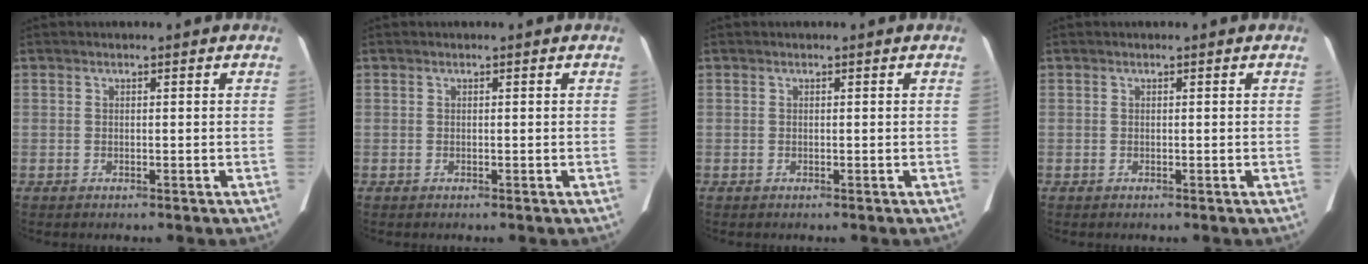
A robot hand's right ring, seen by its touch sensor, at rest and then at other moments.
{"total": 0.0}
{"total": 0.0}
{"total": 0.0}